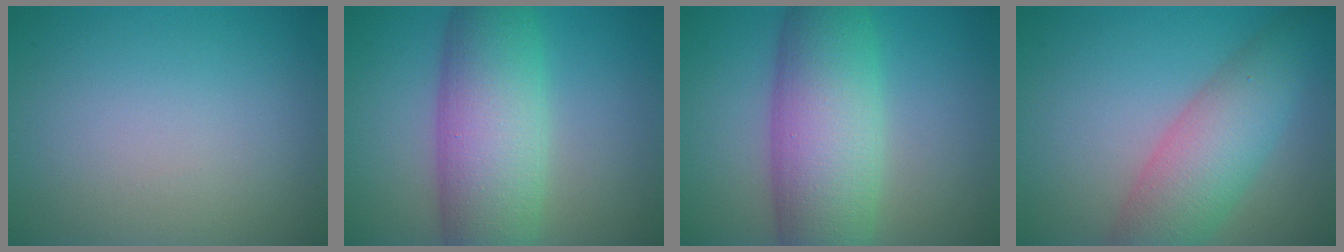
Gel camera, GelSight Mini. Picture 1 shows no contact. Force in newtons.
{"total": 9.3, "press": 9.3, "slide": 0.2}
{"total": 9.7, "press": 9.7, "slide": 0.1}
{"total": 6.6, "press": 6.6, "slide": 0.2}